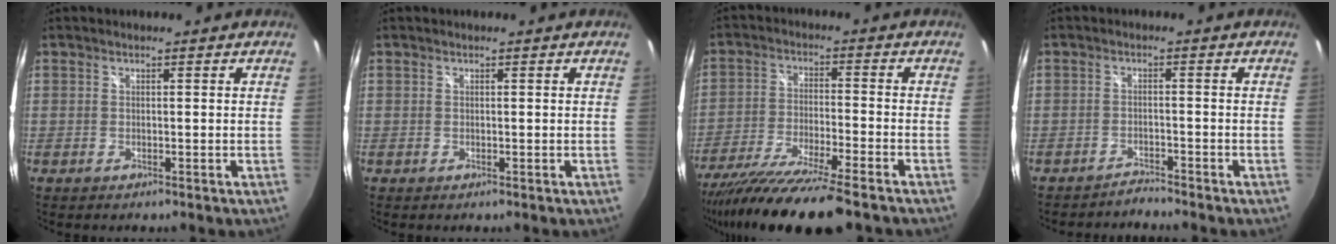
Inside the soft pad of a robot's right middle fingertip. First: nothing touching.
{"total": 0.0}
{"total": 16.3, "force": [-13.5, 0.5, 9.2], "torque": [-0.181, -0.042, -0.230]}
{"total": 2.5, "force": [-2.5, -0.1, -0.1], "torque": [-0.006, 0.000, -0.045]}